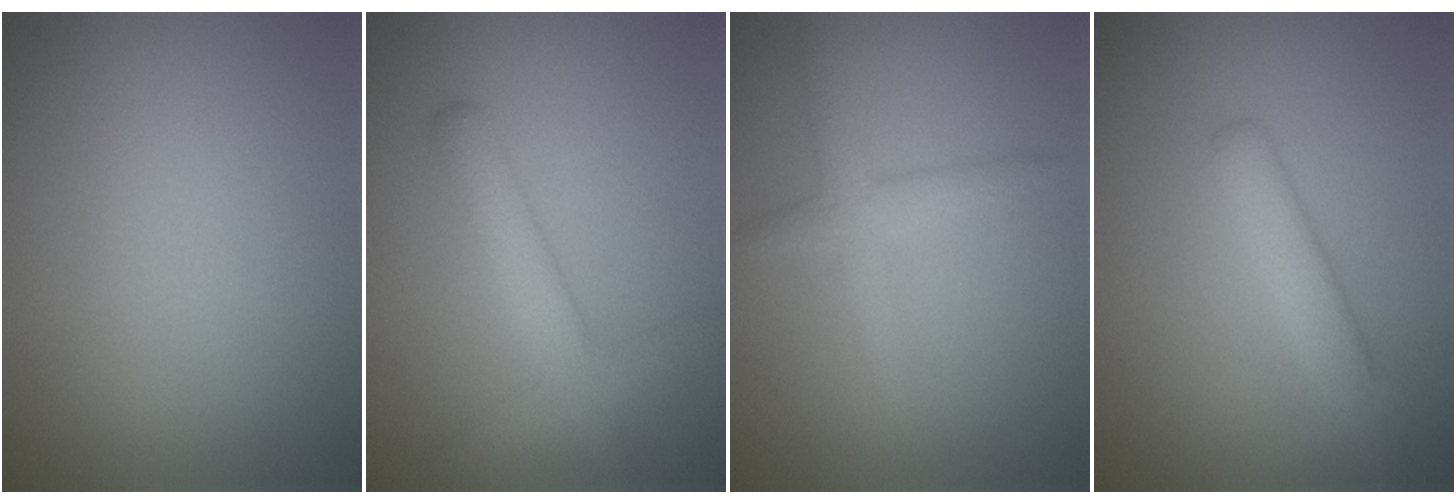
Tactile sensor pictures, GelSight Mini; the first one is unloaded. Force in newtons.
{"total": 3.8, "press": 3.8, "slide": 0.2}
{"total": 2.2, "press": 2.2, "slide": 0.2}
{"total": 3.3, "press": 3.3, "slide": 0.2}